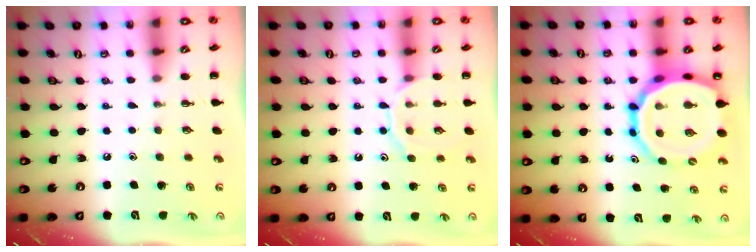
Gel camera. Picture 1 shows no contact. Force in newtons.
{"total": 10.0, "press": 10.0, "slide": 0.6}
{"total": 18.0, "press": 17.5, "slide": 4.1}